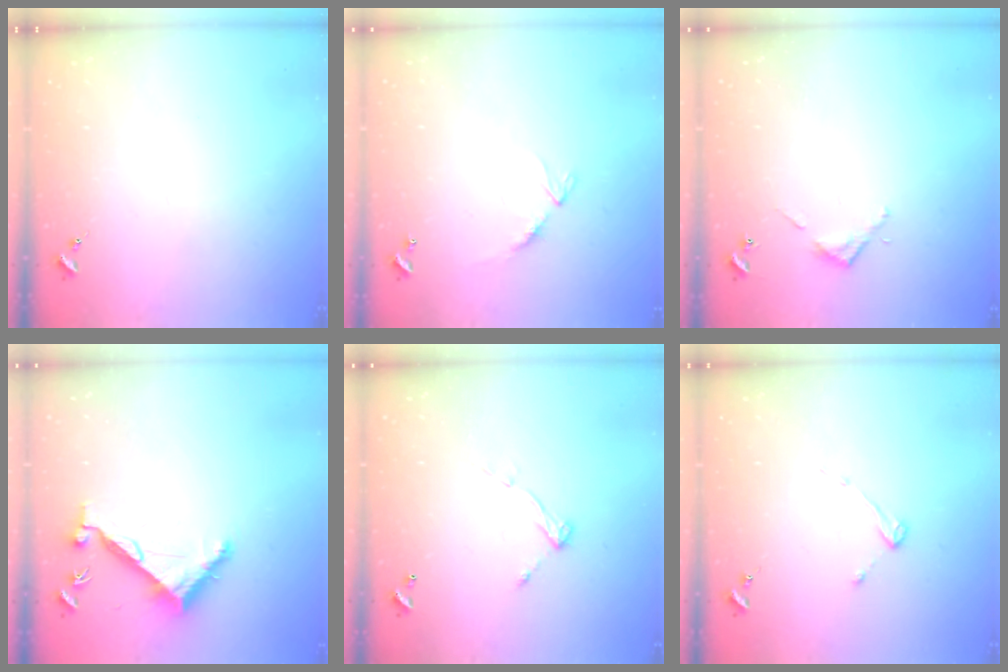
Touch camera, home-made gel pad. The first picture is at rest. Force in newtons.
{"total": 8.4, "press": 8.4, "slide": 0.6}
{"total": 3.2, "press": 3.2, "slide": 0.2}
{"total": 6.9, "press": 6.9, "slide": 0.3}
{"total": 6.2, "press": 6.2, "slide": 0.3}
{"total": 2.6, "press": 2.5, "slide": 0.4}